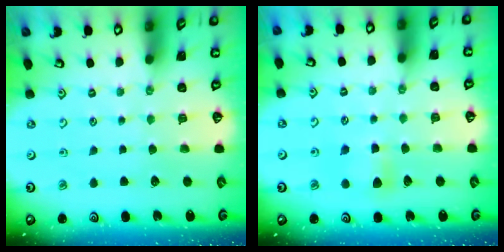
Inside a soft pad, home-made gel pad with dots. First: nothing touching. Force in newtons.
{"total": 6.3, "press": 6.2, "slide": 1.1}